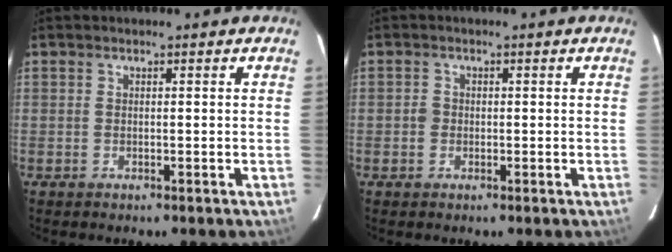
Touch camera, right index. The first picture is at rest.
{"total": 1.4, "force": [-0.4, 1.3, 0.3], "torque": [-0.006, 0.002, -0.007]}